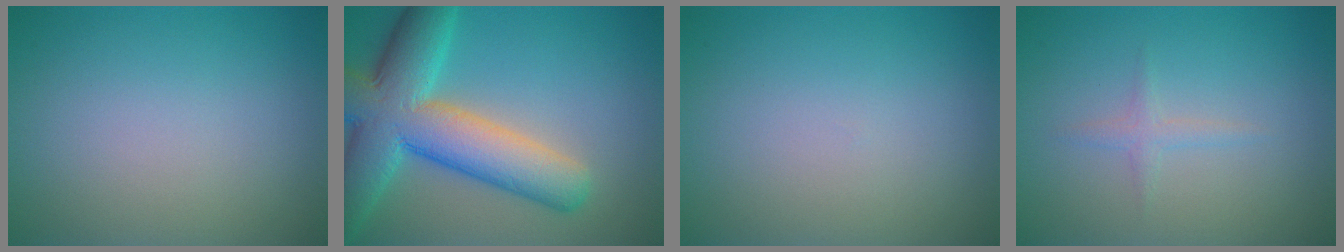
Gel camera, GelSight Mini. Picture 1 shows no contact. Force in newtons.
{"total": 10.7, "press": 10.7, "slide": 0.6}
{"total": 0.0}
{"total": 1.1, "press": 1.1, "slide": 0.1}